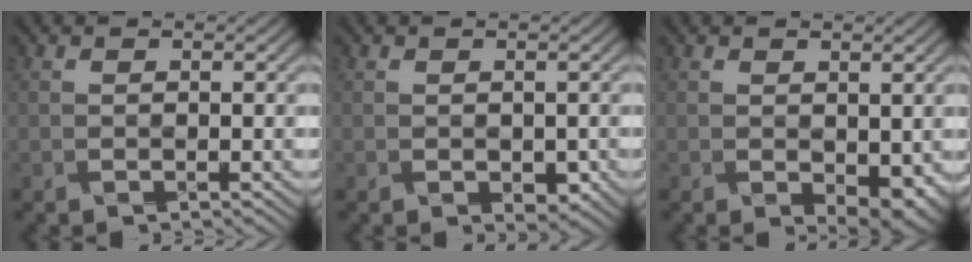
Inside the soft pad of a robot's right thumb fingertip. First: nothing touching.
{"total": 1.4, "force": [-0.3, 0.9, 1.0], "torque": [-0.018, -0.006, 0.005]}
{"total": 3.5, "force": [-0.5, 2.0, 2.8], "torque": [-0.042, -0.011, 0.009]}